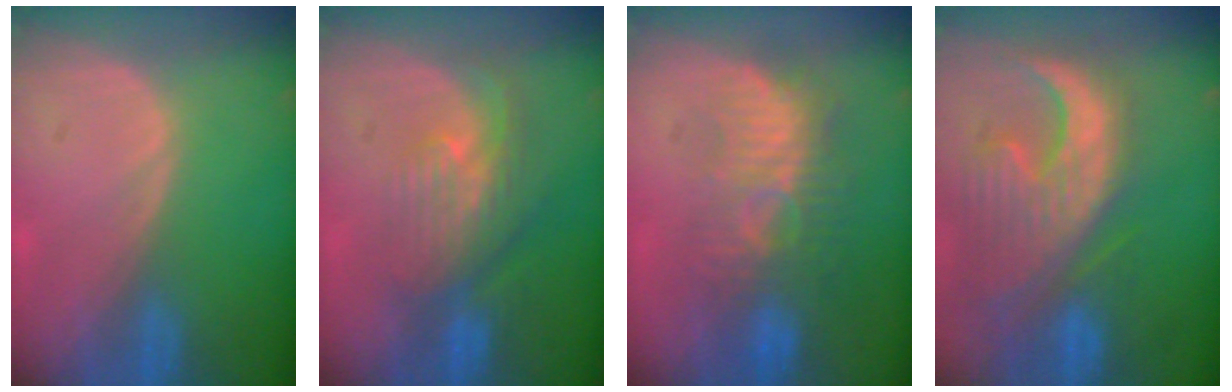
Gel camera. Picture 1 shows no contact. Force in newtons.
{"total": 8.0, "press": 7.1, "slide": 3.7}
{"total": 9.1, "press": 8.5, "slide": 3.3}
{"total": 13.4, "press": 11.3, "slide": 7.1}